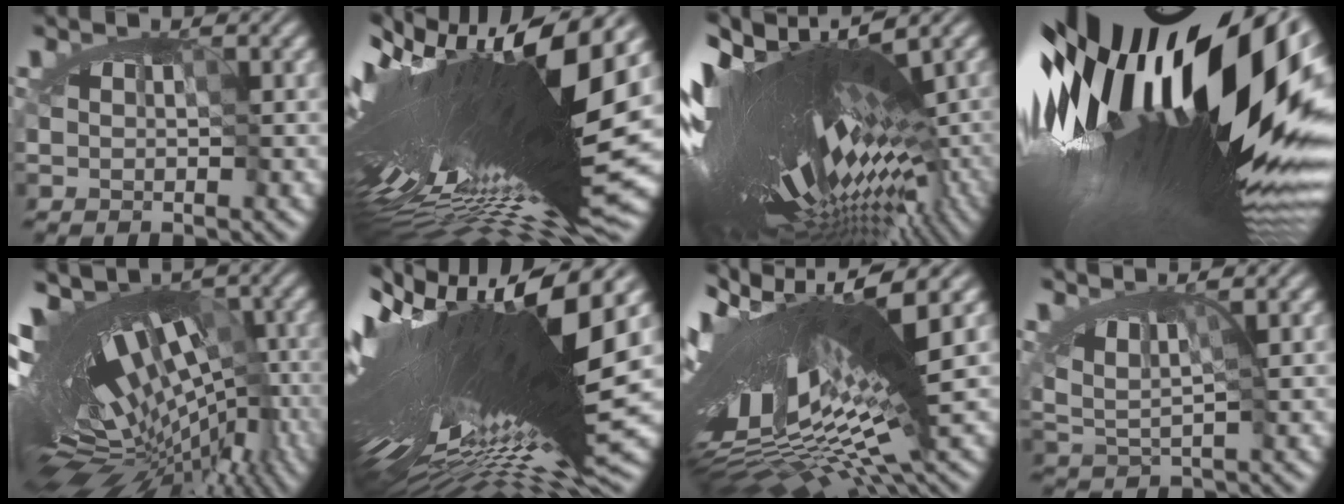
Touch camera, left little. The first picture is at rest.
{"total": 17.1, "force": [1.5, 3.4, 16.7], "torque": [-0.282, -0.009, 0.026]}
{"total": 17.1, "force": [-1.5, 4.2, 16.6], "torque": [-0.284, -0.024, -0.015]}
{"total": 19.2, "force": [0.1, 5.7, 18.4], "torque": [-0.288, -0.027, -0.015]}
{"total": 14.9, "force": [-3.5, 5.8, 13.3], "torque": [-0.159, 0.007, -0.059]}
{"total": 17.3, "force": [1.1, 2.9, 17.0], "torque": [-0.288, -0.018, 0.022]}
{"total": 14.4, "force": [-0.9, 3.8, 13.9], "torque": [-0.260, 0.001, -0.026]}
{"total": 2.7, "force": [0.3, 1.0, 2.5], "torque": [-0.032, 0.002, -0.001]}